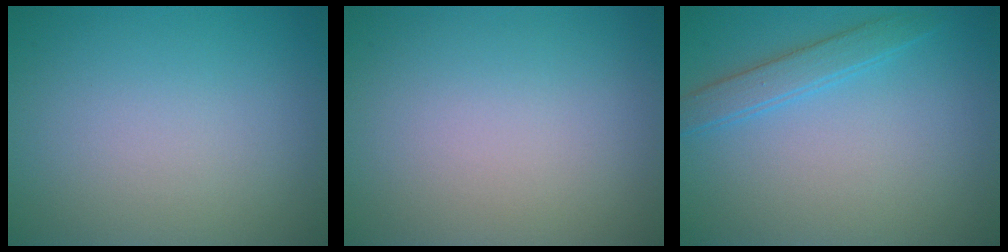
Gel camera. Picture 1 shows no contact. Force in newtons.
{"total": 0.0}
{"total": 2.2, "press": 2.2, "slide": 0.1}